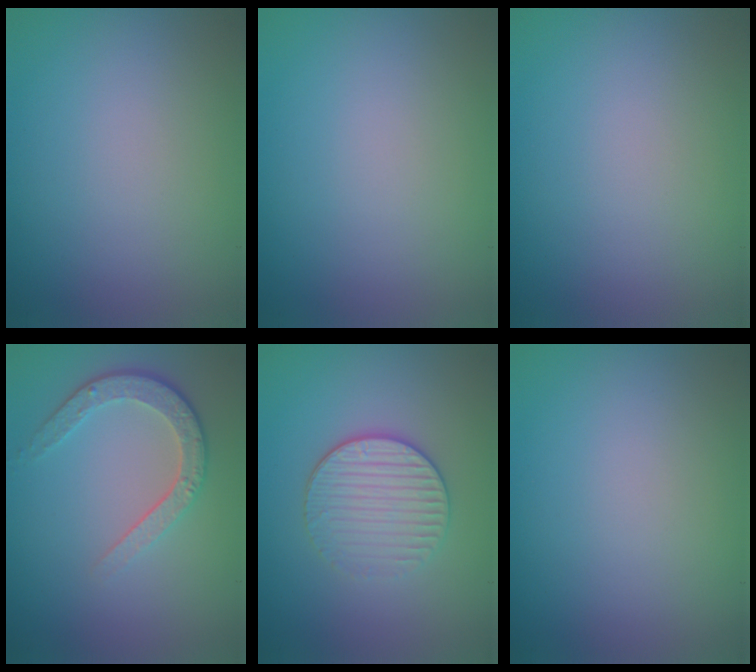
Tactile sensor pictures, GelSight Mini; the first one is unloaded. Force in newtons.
{"total": 0.0}
{"total": 0.0}
{"total": 3.6, "press": 2.8, "slide": 2.2}
{"total": 3.5, "press": 3.2, "slide": 1.4}
{"total": 0.0}